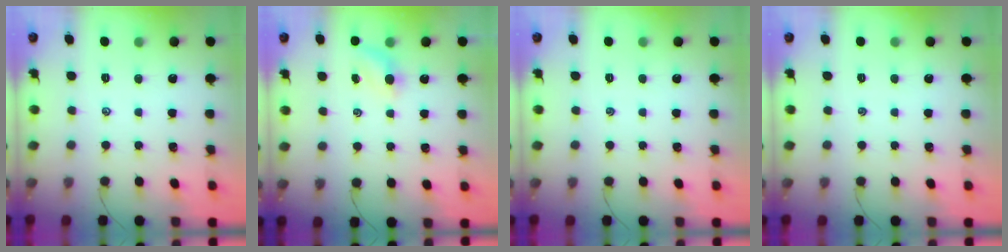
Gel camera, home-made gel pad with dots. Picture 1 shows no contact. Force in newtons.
{"total": 4.0, "press": 3.8, "slide": 1.3}
{"total": 0.0}
{"total": 0.0}